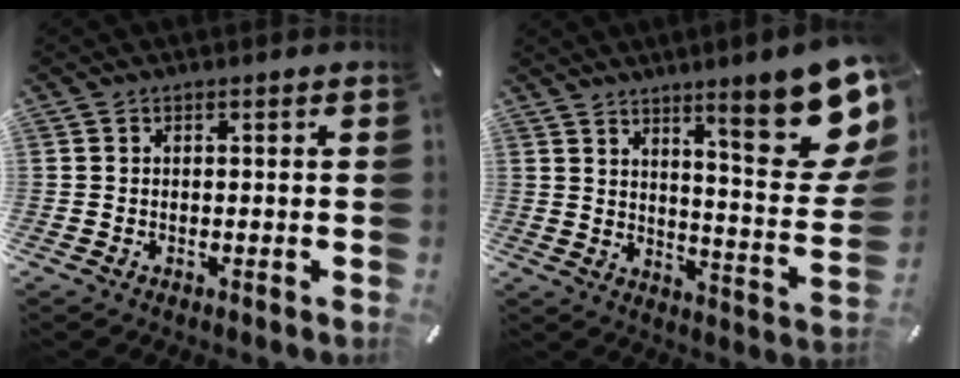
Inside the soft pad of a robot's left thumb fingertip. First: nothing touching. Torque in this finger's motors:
{"motor_torque": [2.79, 2.22, 1.45, -1.32, 0.32]}